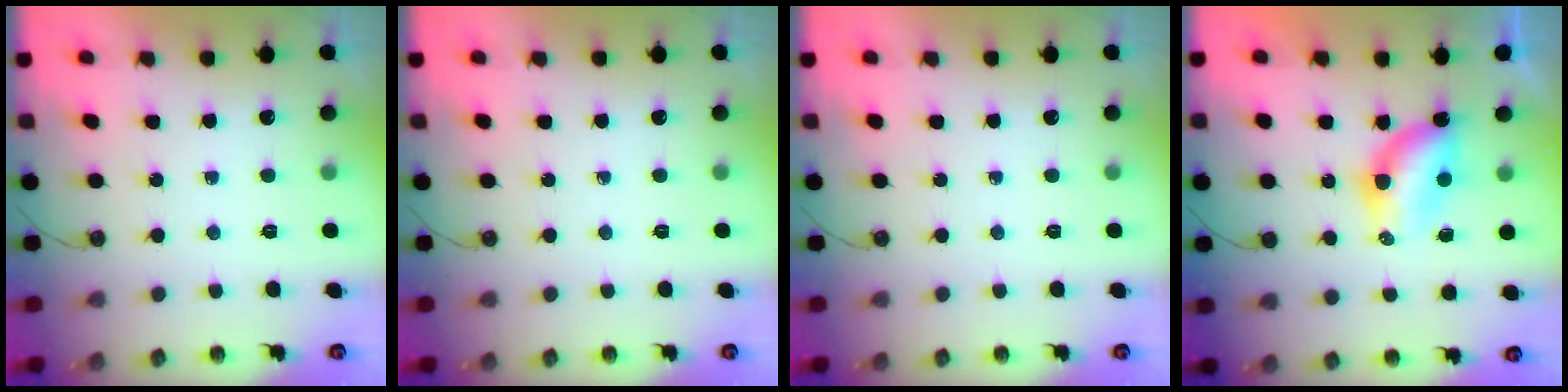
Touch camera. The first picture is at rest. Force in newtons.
{"total": 0.0}
{"total": 0.0}
{"total": 5.9, "press": 5.9, "slide": 0.4}